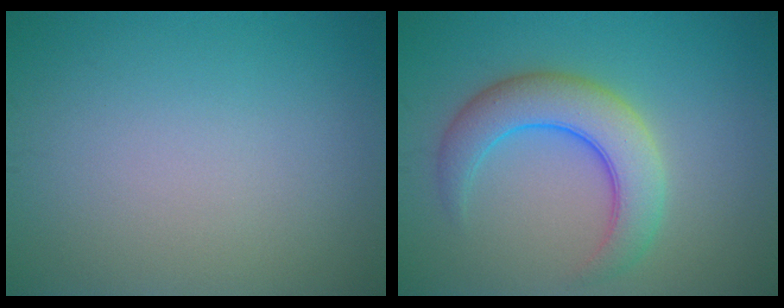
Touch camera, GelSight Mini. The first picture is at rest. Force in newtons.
{"total": 5.8, "press": 5.8, "slide": 0.1}